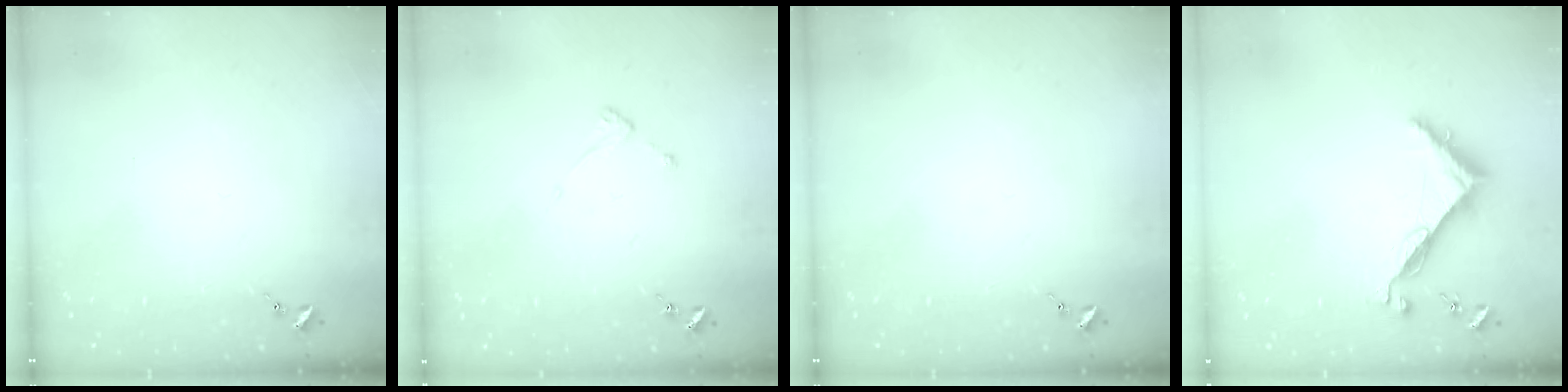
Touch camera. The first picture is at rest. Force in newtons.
{"total": 3.6, "press": 3.6, "slide": 0.4}
{"total": 0.0}
{"total": 6.8, "press": 6.8, "slide": 0.3}